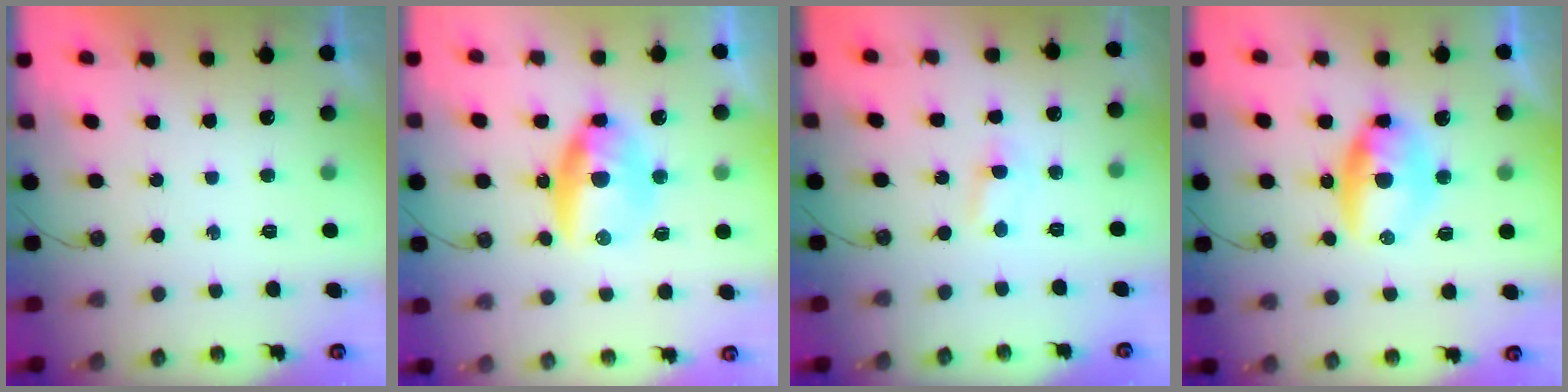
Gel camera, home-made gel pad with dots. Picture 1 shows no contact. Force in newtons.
{"total": 11.0, "press": 11.0, "slide": 0.7}
{"total": 1.4, "press": 1.4, "slide": 0.3}
{"total": 8.7, "press": 8.6, "slide": 0.8}